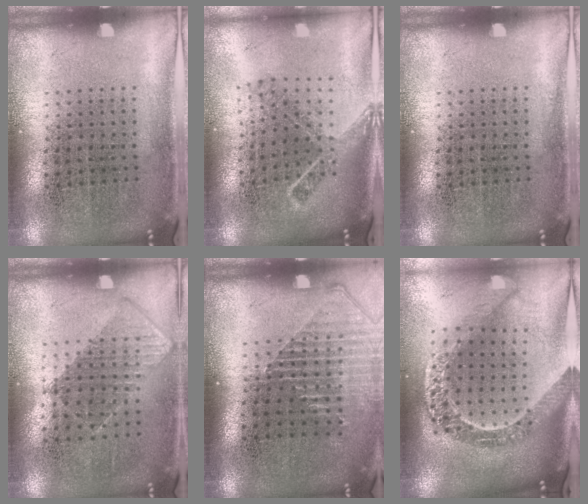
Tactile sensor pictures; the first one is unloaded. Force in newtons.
{"total": 1.7, "press": 1.2, "slide": 1.1}
{"total": 0.0}
{"total": 0.8, "press": 0.7, "slide": 0.4}
{"total": 1.4, "press": 1.3, "slide": 0.5}
{"total": 2.9, "press": 2.3, "slide": 1.8}